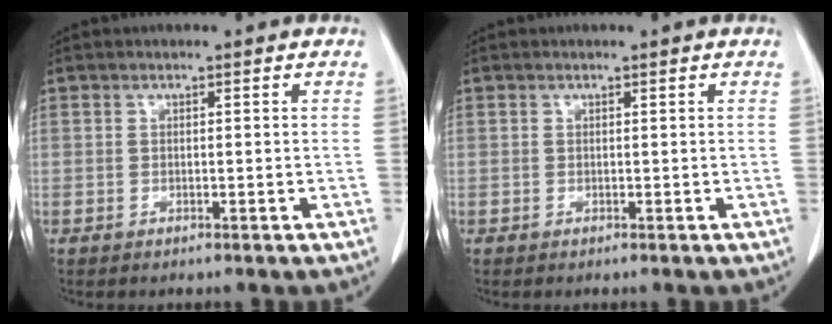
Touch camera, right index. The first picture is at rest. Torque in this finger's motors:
{"motor_torque": [-0.06, -0.01, 0.01, 0.01]}